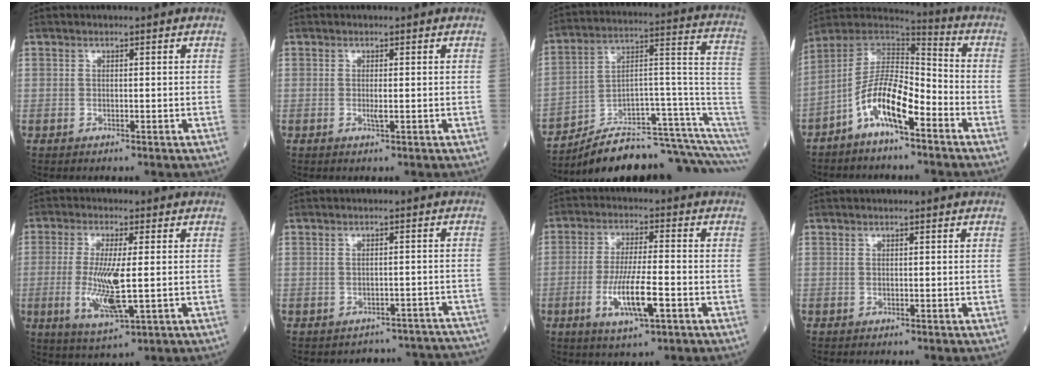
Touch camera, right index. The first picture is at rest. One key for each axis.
{"total": 0.9, "fx": -0.1, "fy": 0.0, "fz": 0.9, "tx": -0.026, "ty": -0.004, "tz": 0.002}
{"total": 18.2, "fx": -14.4, "fy": 1.0, "fz": 11.2, "tx": -0.112, "ty": 0.076, "tz": -0.221}
{"total": 11.4, "fx": -5.9, "fy": 3.1, "fz": 9.3, "tx": -0.177, "ty": 0.016, "tz": -0.111}
{"total": 9.0, "fx": -0.9, "fy": 1.5, "fz": 8.8, "tx": -0.191, "ty": -0.021, "tz": -0.013}
{"total": 11.9, "fx": -11.4, "fy": 3.6, "fz": 0.5, "tx": 0.009, "ty": 0.037, "tz": -0.117}
{"total": 8.9, "fx": -3.0, "fy": 1.3, "fz": 8.3, "tx": -0.161, "ty": -0.009, "tz": -0.053}
{"total": 0.0}